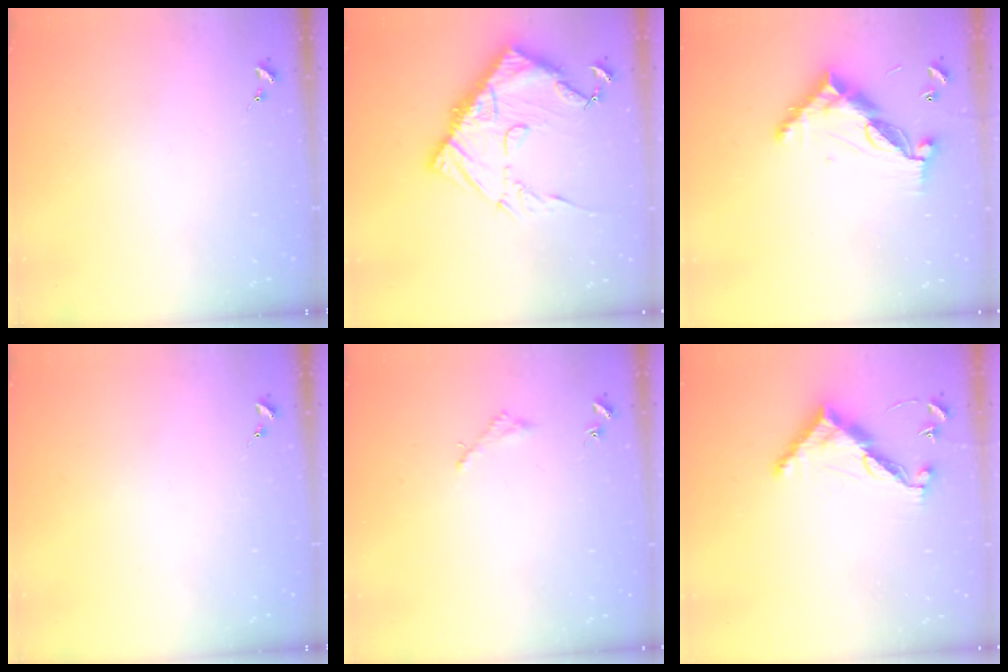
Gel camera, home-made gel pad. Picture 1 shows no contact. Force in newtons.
{"total": 18.0, "press": 17.9, "slide": 1.9}
{"total": 11.5, "press": 11.4, "slide": 1.0}
{"total": 0.0}
{"total": 1.6, "press": 1.6, "slide": 0.2}
{"total": 10.6, "press": 10.6, "slide": 0.4}